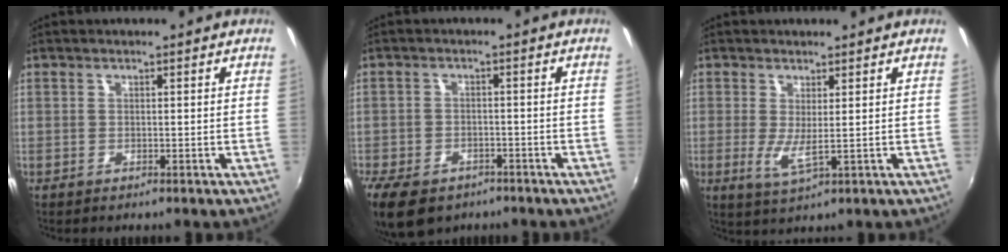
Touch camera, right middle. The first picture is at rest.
{"total": 10.9, "force": [-7.5, 5.9, 5.2], "torque": [-0.136, -0.027, -0.125]}
{"total": 3.7, "force": [0.2, 0.3, 3.6], "torque": [-0.072, -0.013, 0.002]}